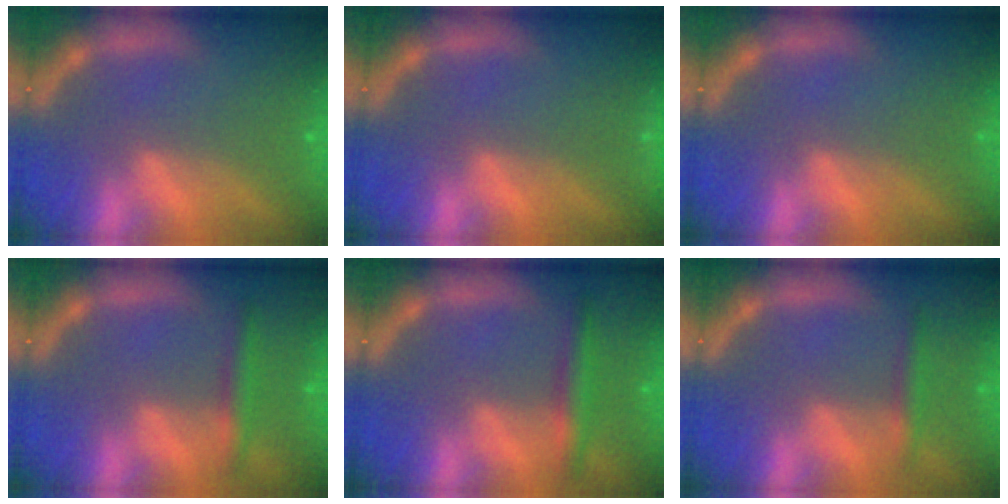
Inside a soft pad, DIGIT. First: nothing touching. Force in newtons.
{"total": 0.9}
{"total": 0.0}
{"total": 2.4}
{"total": 3.0}
{"total": 1.9}